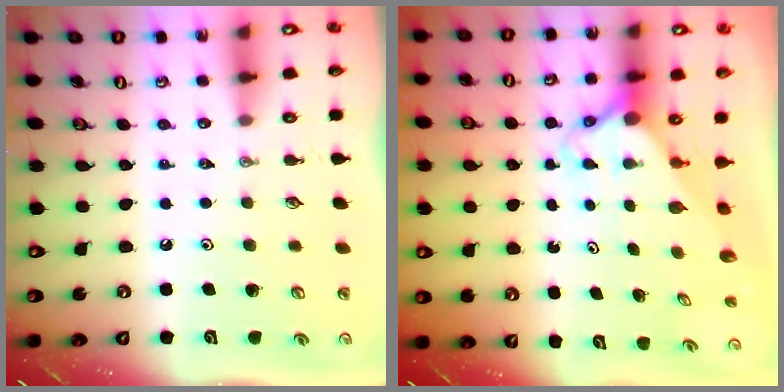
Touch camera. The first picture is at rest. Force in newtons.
{"total": 2.7, "press": 2.7, "slide": 0.2}